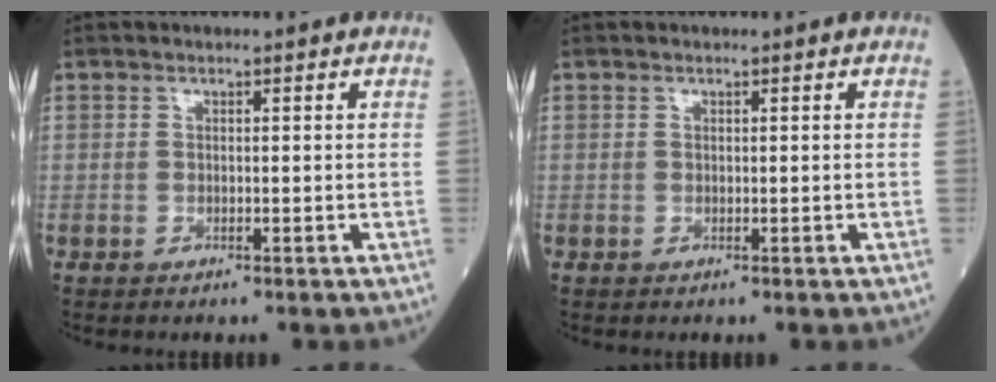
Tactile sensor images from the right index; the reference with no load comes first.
{"total": 0.0}